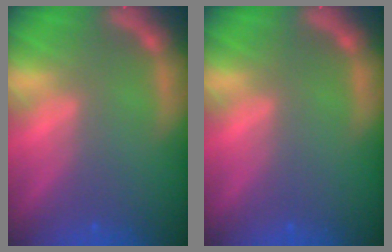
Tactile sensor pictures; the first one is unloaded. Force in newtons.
{"total": 0.0}